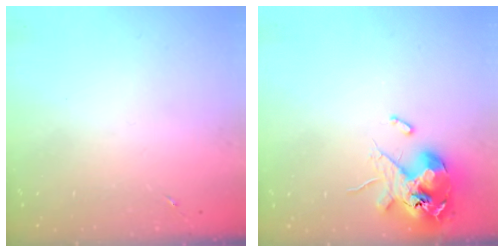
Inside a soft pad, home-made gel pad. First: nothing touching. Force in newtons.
{"total": 12.7, "press": 12.5, "slide": 2.2}